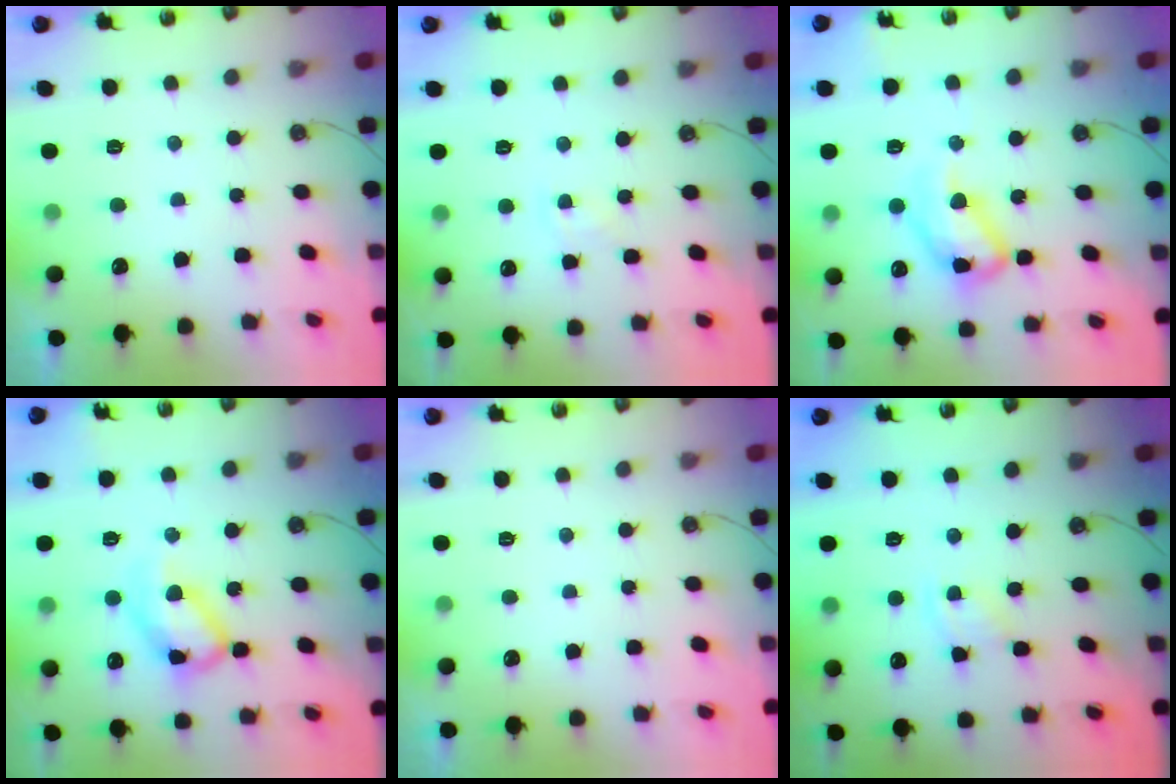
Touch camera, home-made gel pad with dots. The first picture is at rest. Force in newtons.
{"total": 2.7, "press": 2.7, "slide": 0.4}
{"total": 14.7, "press": 14.7, "slide": 1.0}
{"total": 13.3, "press": 13.3, "slide": 1.2}
{"total": 0.0}
{"total": 2.4, "press": 2.4, "slide": 0.3}